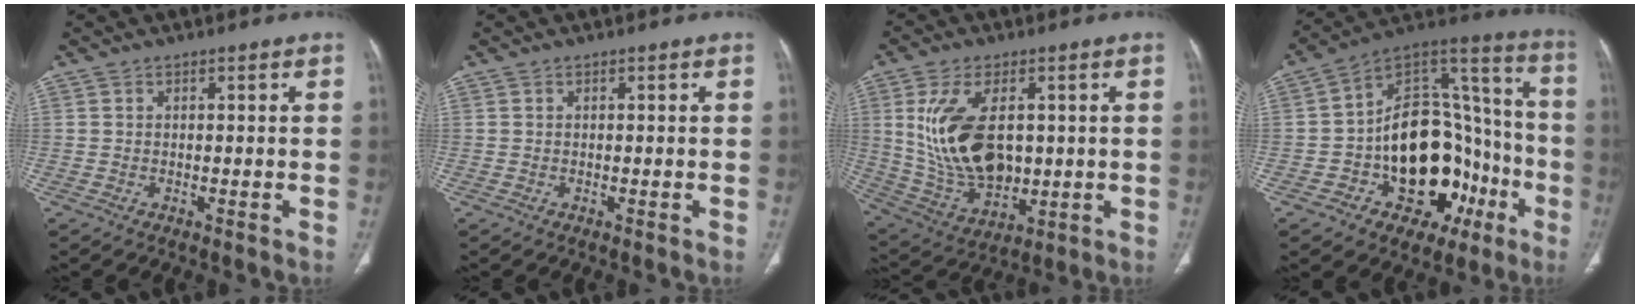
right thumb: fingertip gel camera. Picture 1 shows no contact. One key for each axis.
{"total": 0.0}
{"total": 16.7, "fx": 2.3, "fy": 9.9, "fz": 13.3, "tx": -0.242, "ty": -0.013, "tz": 0.063}
{"total": 26.3, "fx": -7.9, "fy": 17.1, "fz": 18.4, "tx": -0.223, "ty": 0.077, "tz": -0.103}